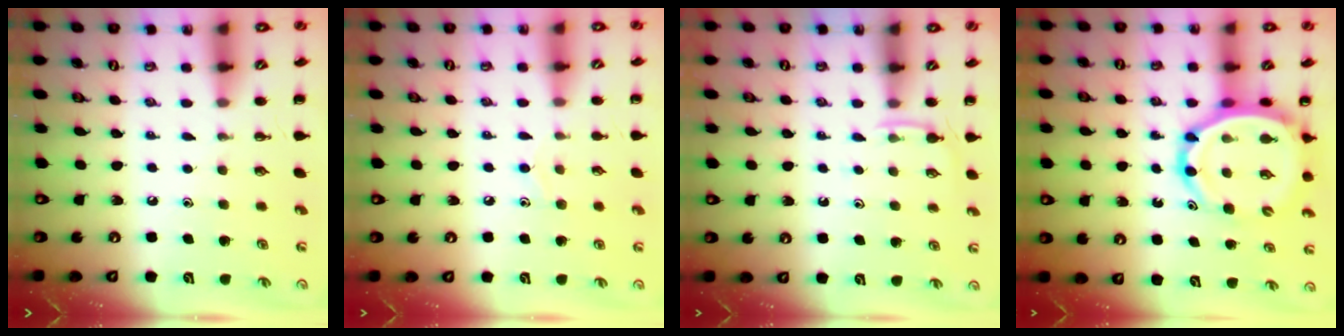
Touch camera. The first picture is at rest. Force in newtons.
{"total": 6.3, "press": 5.9, "slide": 2.2}
{"total": 4.0, "press": 3.8, "slide": 1.3}
{"total": 12.2, "press": 11.6, "slide": 3.7}